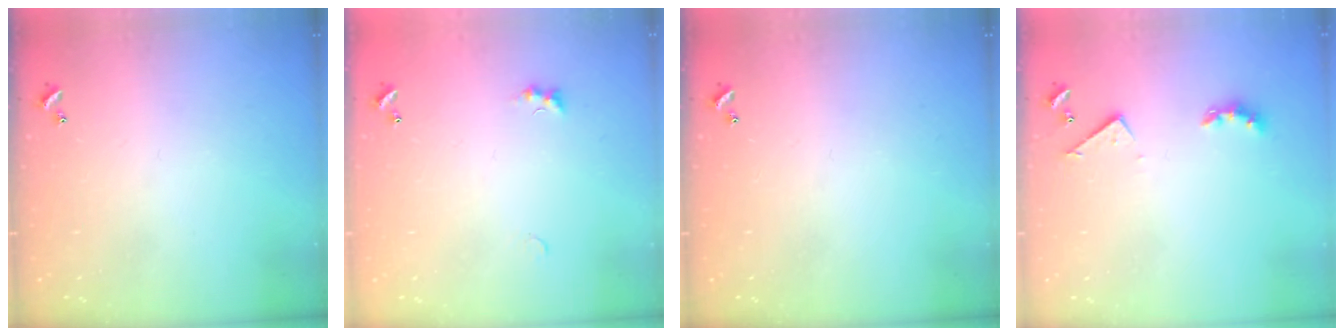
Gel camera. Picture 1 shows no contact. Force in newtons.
{"total": 1.4, "press": 1.3, "slide": 0.5}
{"total": 0.0}
{"total": 3.5, "press": 3.4, "slide": 0.7}